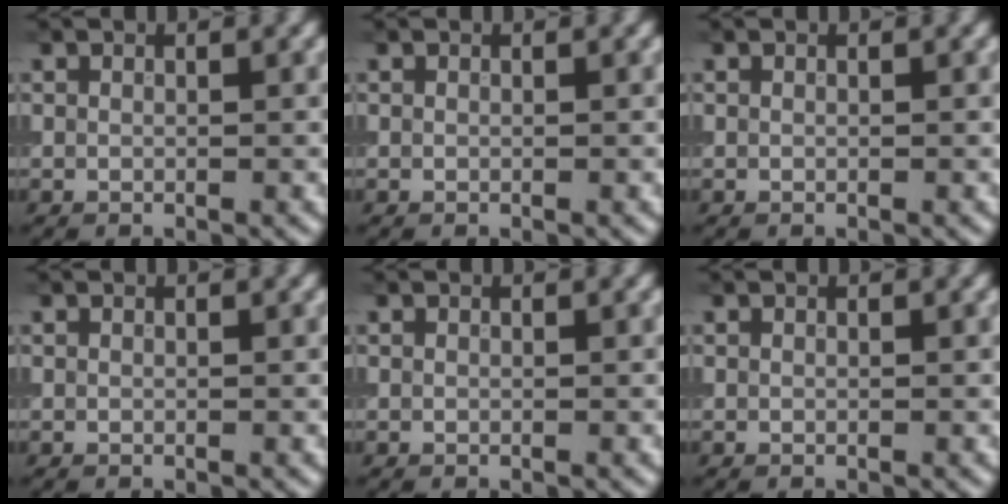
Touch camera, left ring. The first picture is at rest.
{"total": 0.0}
{"total": 0.0}
{"total": 0.0}
{"total": 0.0}
{"total": 0.0}